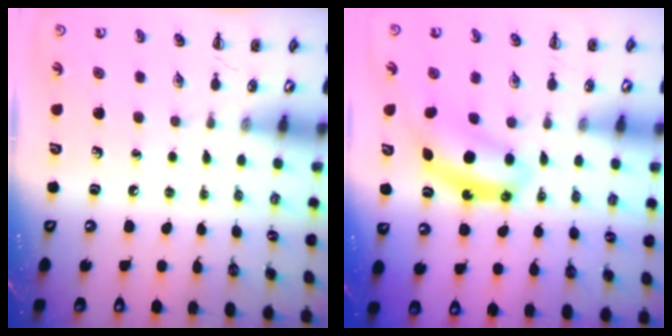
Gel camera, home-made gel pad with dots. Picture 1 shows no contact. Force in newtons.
{"total": 6.8, "press": 6.7, "slide": 0.5}